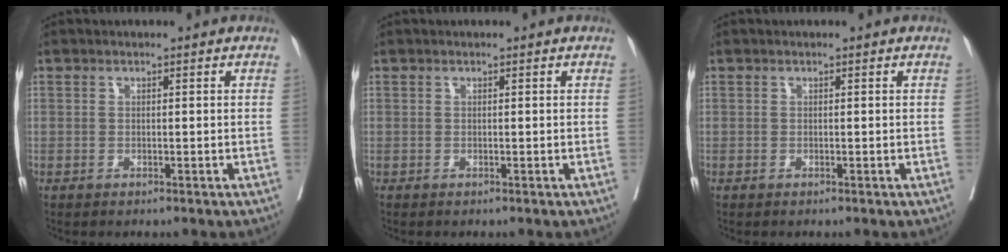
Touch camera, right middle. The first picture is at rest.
{"total": 0.0}
{"total": 0.0}